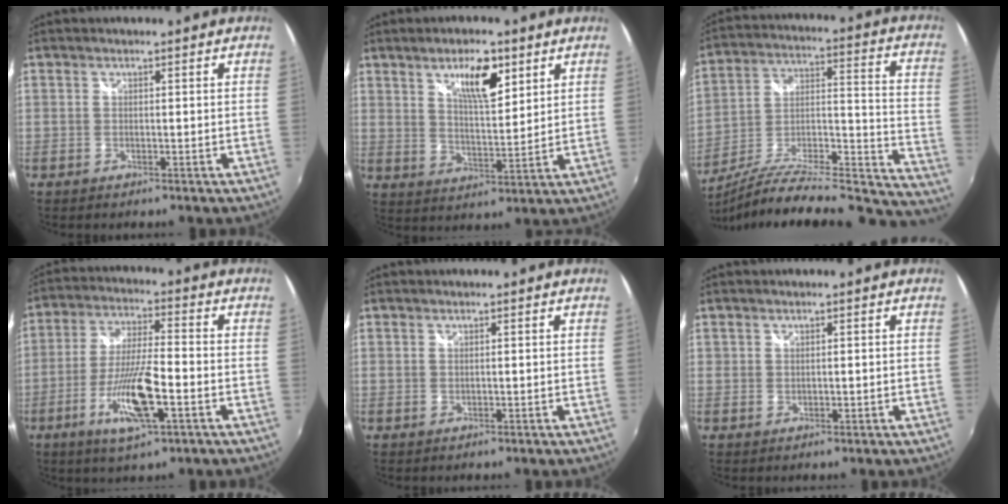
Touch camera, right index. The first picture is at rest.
{"total": 9.0, "force": [5.1, 3.0, 6.8], "torque": [-0.107, 0.001, 0.089]}
{"total": 27.1, "force": [-21.6, 4.6, 15.7], "torque": [-0.193, -0.028, -0.329]}
{"total": 12.4, "force": [-4.8, 2.4, 11.1], "torque": [-0.226, -0.011, -0.090]}
{"total": 0.0}
{"total": 0.7, "force": [0.1, 0.5, 0.5], "torque": [-0.007, -0.001, 0.002]}